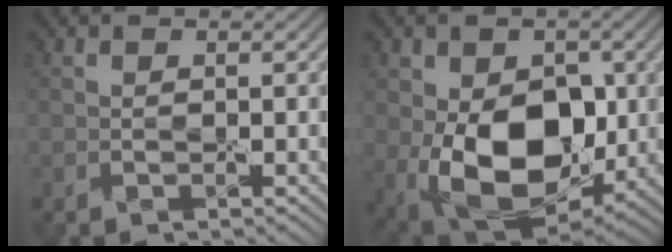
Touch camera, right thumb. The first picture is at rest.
{"total": 14.8, "force": [-1.7, 10.0, 10.8], "torque": [-0.195, -0.035, -0.022]}